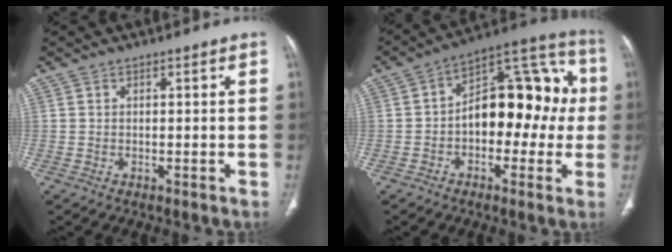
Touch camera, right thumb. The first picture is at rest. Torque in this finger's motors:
{"motor_torque": [1.73, 1.99, 1.47, -0.57, 0.11]}